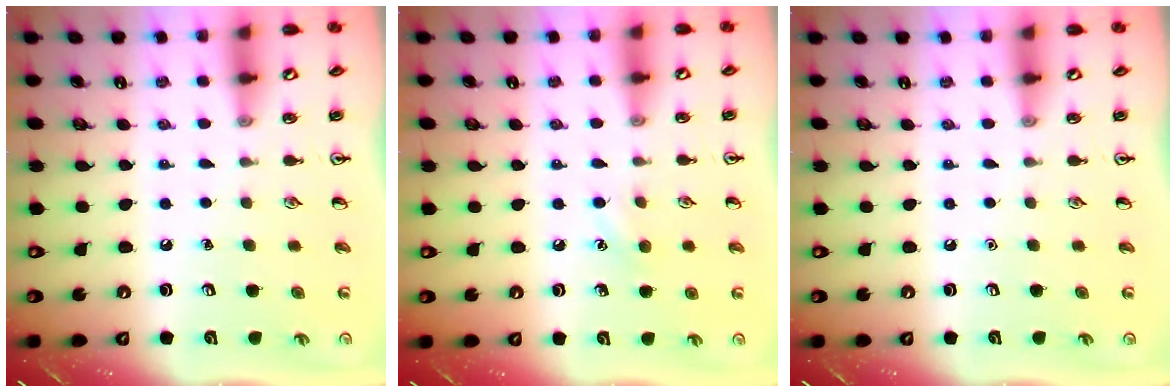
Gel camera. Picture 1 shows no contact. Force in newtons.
{"total": 6.5, "press": 6.3, "slide": 1.3}
{"total": 0.0}